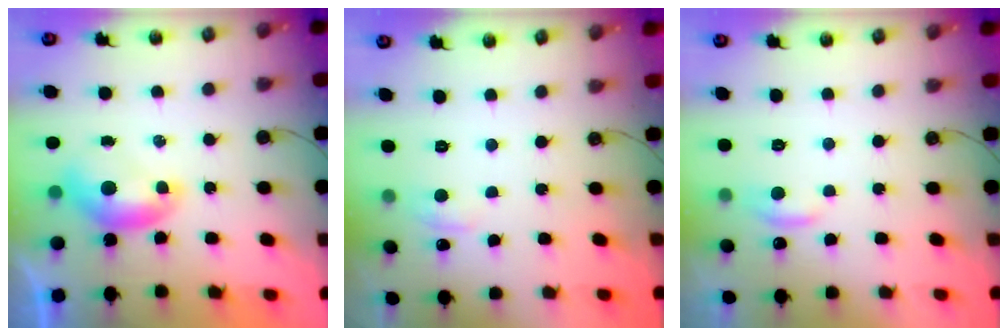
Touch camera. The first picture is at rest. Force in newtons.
{"total": 0.9, "press": 0.3, "slide": 0.8}
{"total": 0.7, "press": 0.0, "slide": 0.7}